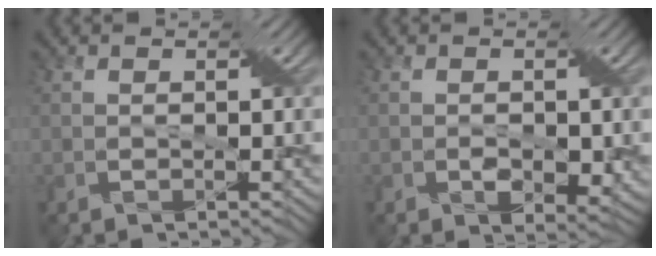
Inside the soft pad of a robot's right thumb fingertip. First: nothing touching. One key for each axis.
{"total": 2.8, "fx": -0.4, "fy": 1.8, "fz": 2.2, "tx": -0.028, "ty": -0.011, "tz": -0.001}